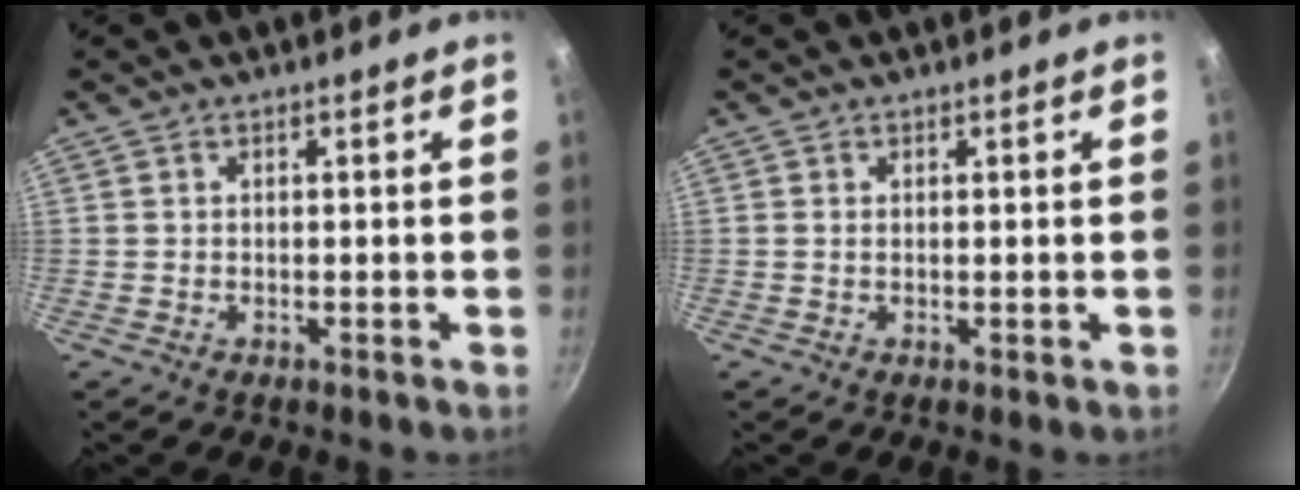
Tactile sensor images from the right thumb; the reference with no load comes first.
{"total": 0.5, "force": [0.2, 0.2, 0.5], "torque": [-0.009, -0.001, 0.002]}